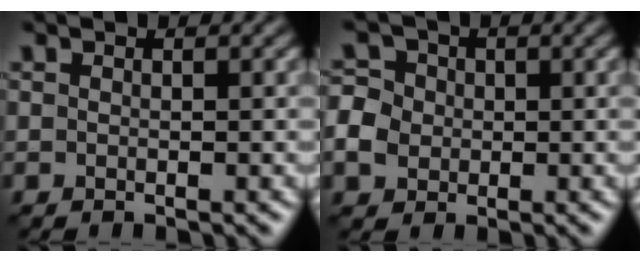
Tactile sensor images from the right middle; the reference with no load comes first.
{"total": 4.4, "force": [-0.3, 4.0, 1.9], "torque": [-0.037, 0.014, -0.016]}